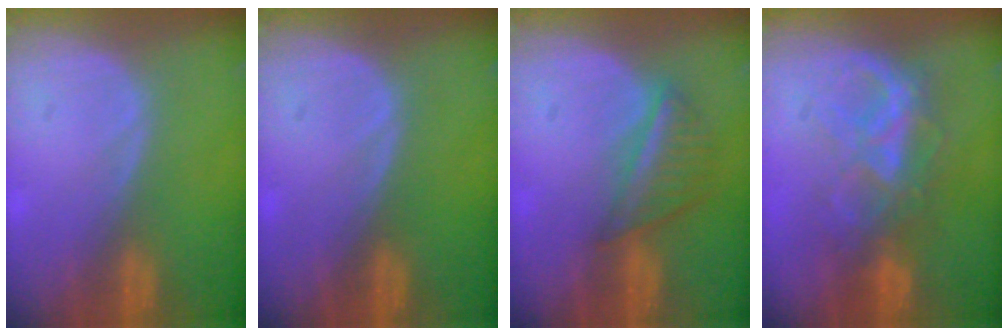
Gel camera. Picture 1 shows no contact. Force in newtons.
{"total": 0.0}
{"total": 5.7, "press": 5.1, "slide": 2.5}
{"total": 6.4, "press": 6.3, "slide": 0.7}